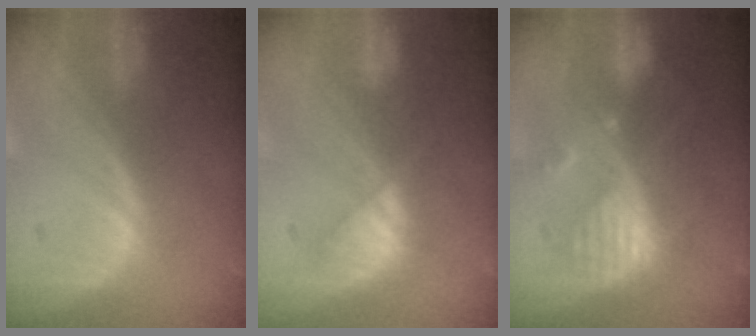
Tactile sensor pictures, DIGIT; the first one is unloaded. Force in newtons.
{"total": 5.0, "press": 5.0, "slide": 0.4}
{"total": 8.6, "press": 8.1, "slide": 3.1}